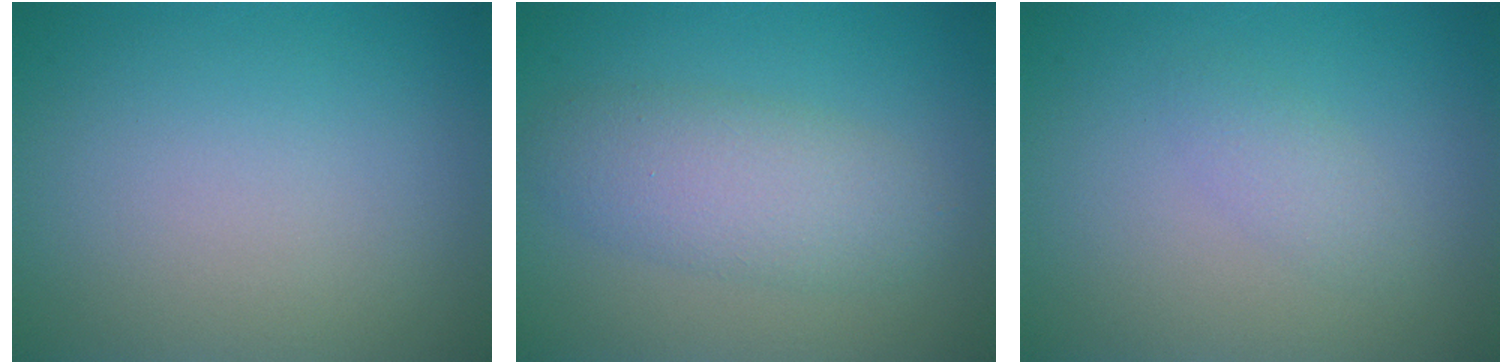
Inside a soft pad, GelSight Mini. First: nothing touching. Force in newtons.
{"total": 4.1, "press": 4.1, "slide": 0.1}
{"total": 1.4, "press": 1.4, "slide": 0.1}